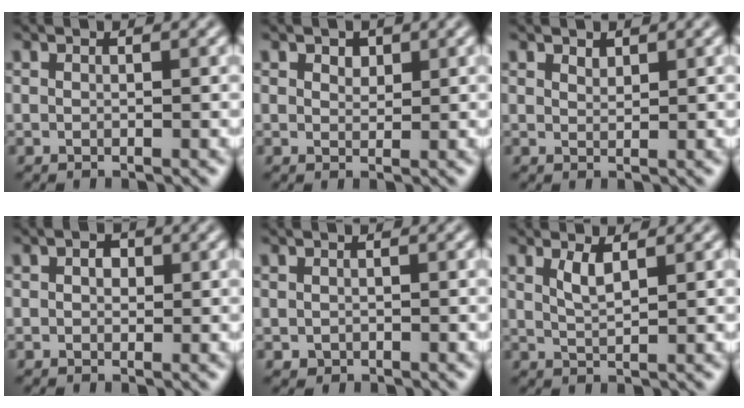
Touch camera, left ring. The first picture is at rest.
{"total": 1.2, "force": [0.8, 0.8, 0.5], "torque": [-0.005, -0.002, 0.014]}
{"total": 0.9, "force": [0.8, 0.3, 0.2], "torque": [-0.005, -0.001, 0.017]}
{"total": 1.4, "force": [0.4, 1.1, 0.9], "torque": [-0.009, 0.002, 0.000]}
{"total": 0.6, "force": [-0.2, 0.6, 0.1], "torque": [0.004, -0.006, -0.003]}
{"total": 1.8, "force": [1.0, 0.5, 1.4], "torque": [-0.031, -0.003, 0.022]}